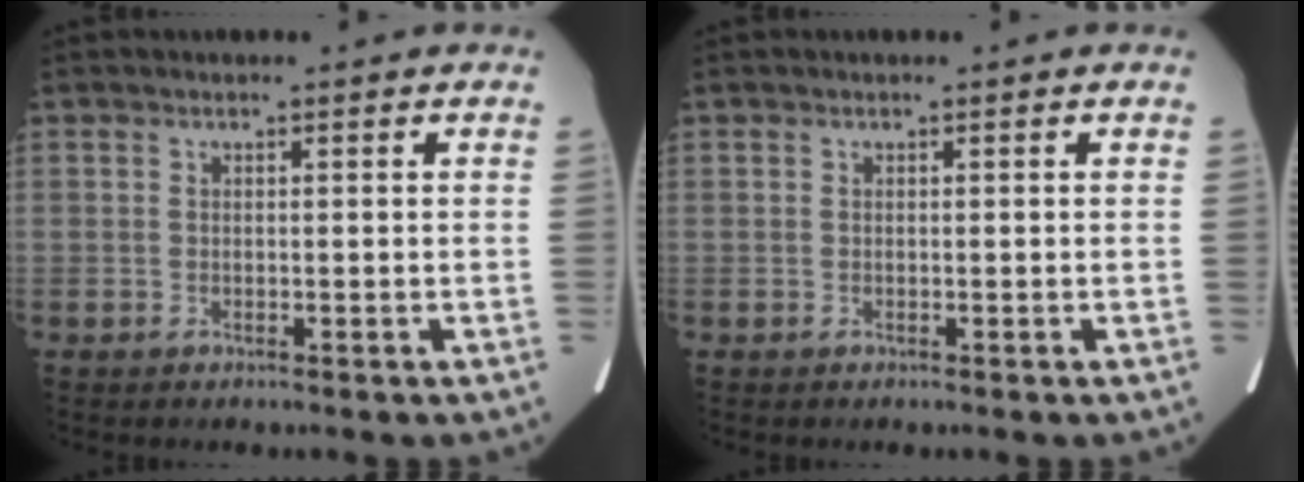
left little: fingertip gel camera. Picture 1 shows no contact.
{"total": 0.0}